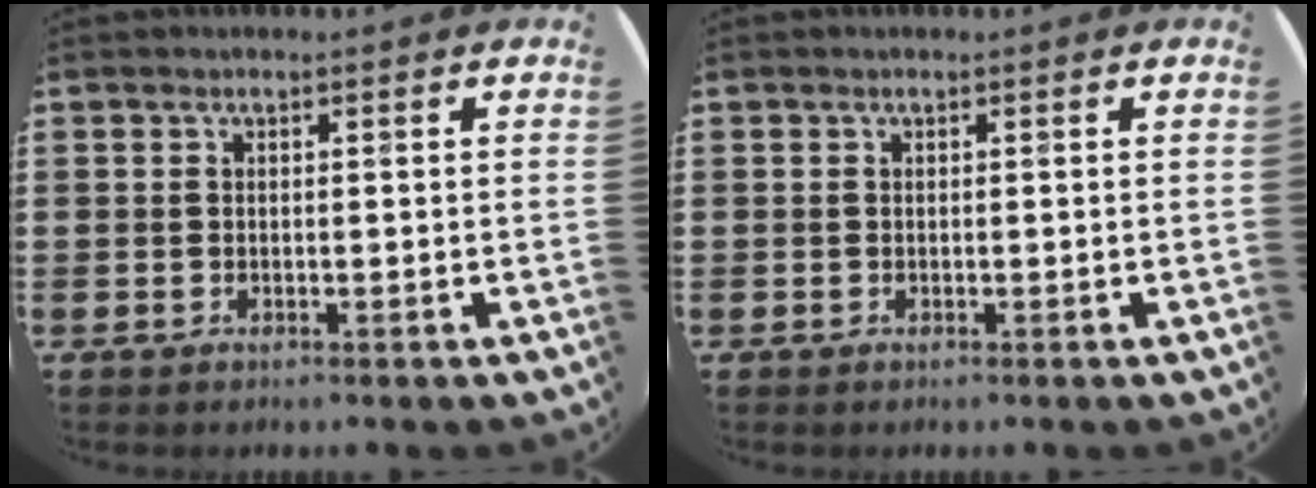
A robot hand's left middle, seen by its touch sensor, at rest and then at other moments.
{"total": 0.0}